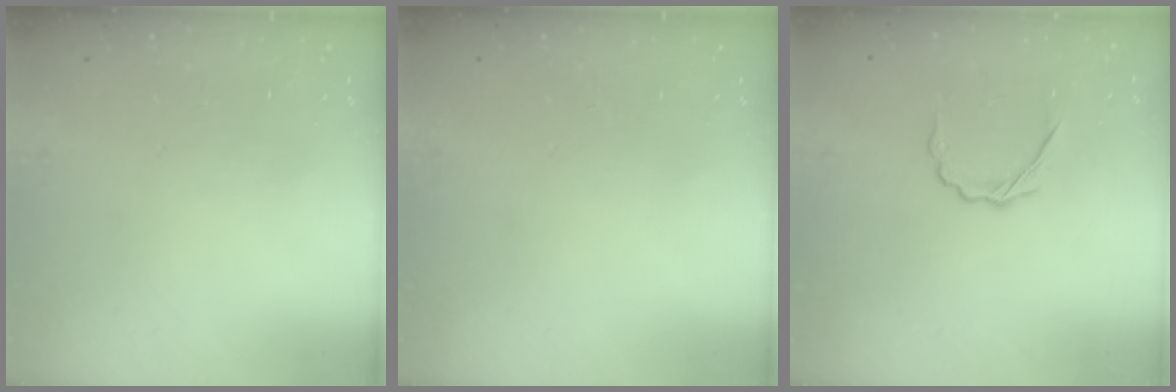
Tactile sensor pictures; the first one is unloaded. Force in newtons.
{"total": 0.0}
{"total": 4.6, "press": 4.5, "slide": 1.1}